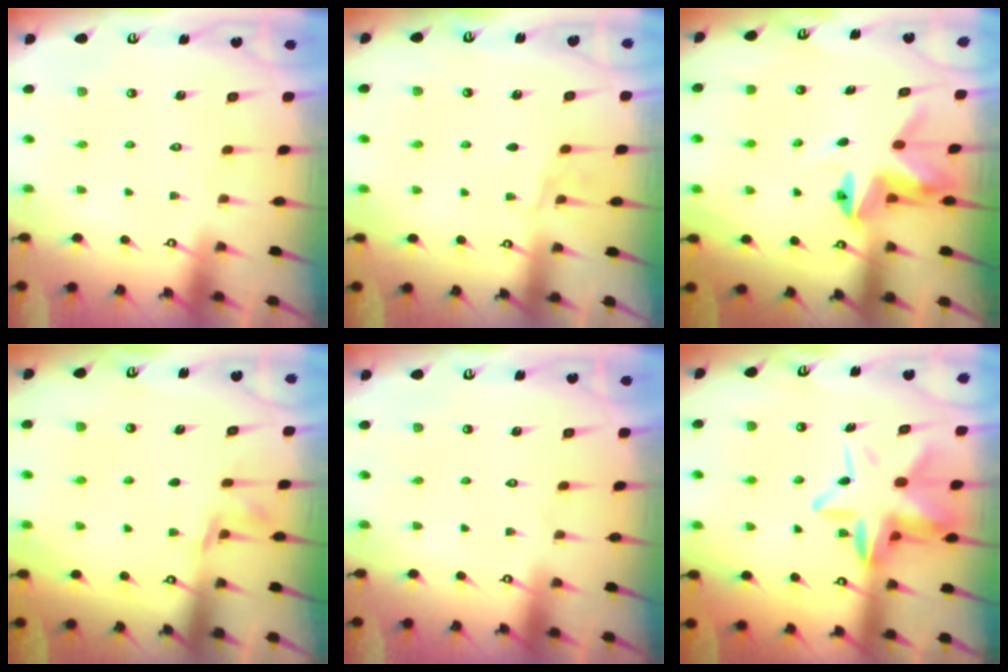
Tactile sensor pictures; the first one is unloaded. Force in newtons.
{"total": 4.8, "press": 4.6, "slide": 1.4}
{"total": 4.6, "press": 4.6, "slide": 0.2}
{"total": 2.9, "press": 2.8, "slide": 1.0}
{"total": 0.0}
{"total": 14.6, "press": 14.5, "slide": 2.2}